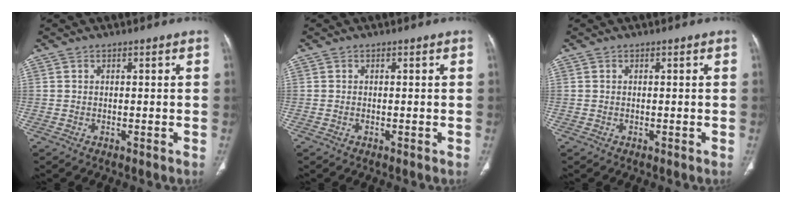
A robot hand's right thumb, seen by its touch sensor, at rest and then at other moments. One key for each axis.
{"total": 0.0}
{"total": 0.0}